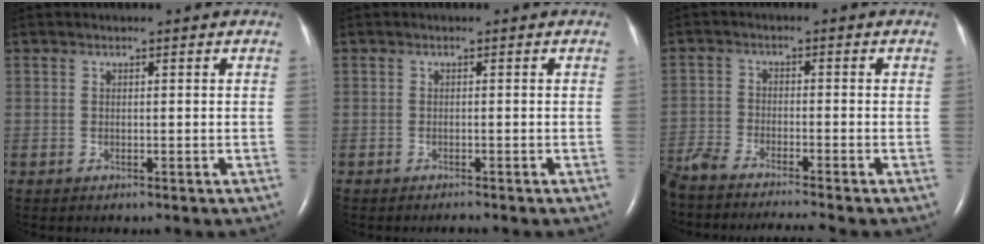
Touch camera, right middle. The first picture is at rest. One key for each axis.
{"total": 0.8, "fx": -0.7, "fy": 0.0, "fz": 0.3, "tx": -0.010, "ty": -0.002, "tz": -0.011}
{"total": 11.9, "fx": -10.9, "fy": -0.3, "fz": 4.9, "tx": -0.078, "ty": -0.015, "tz": -0.182}